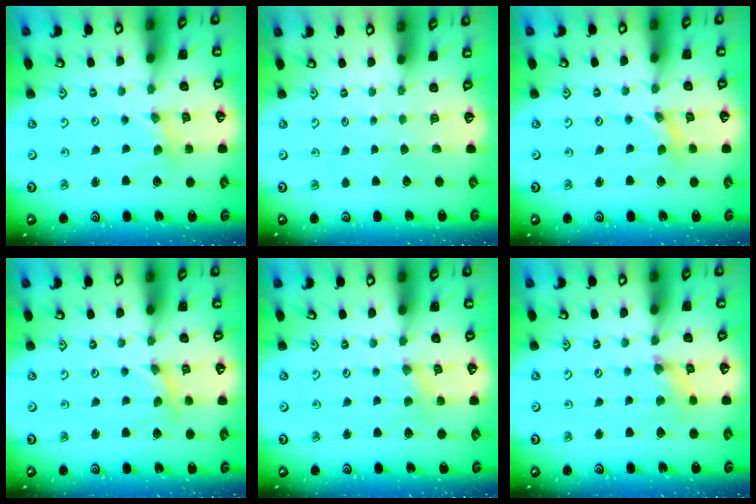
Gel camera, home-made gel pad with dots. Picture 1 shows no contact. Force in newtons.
{"total": 0.0}
{"total": 0.8, "press": 0.8, "slide": 0.1}
{"total": 0.6, "press": 0.5, "slide": 0.1}
{"total": 2.1, "press": 2.1, "slide": 0.4}
{"total": 2.0, "press": 2.0, "slide": 0.4}